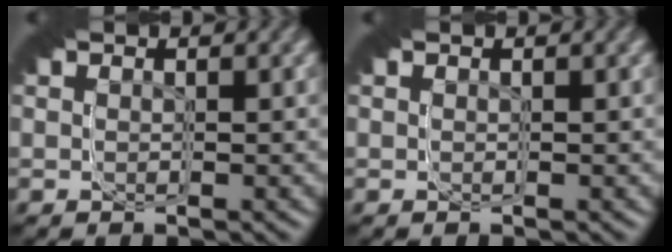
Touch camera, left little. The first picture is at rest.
{"total": 0.0}